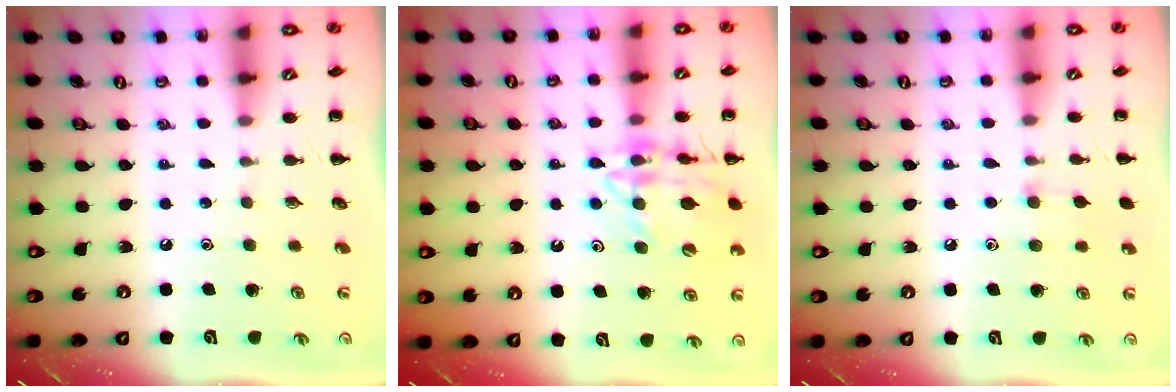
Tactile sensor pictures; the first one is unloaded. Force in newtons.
{"total": 14.7, "press": 14.6, "slide": 1.9}
{"total": 5.5, "press": 5.0, "slide": 2.2}